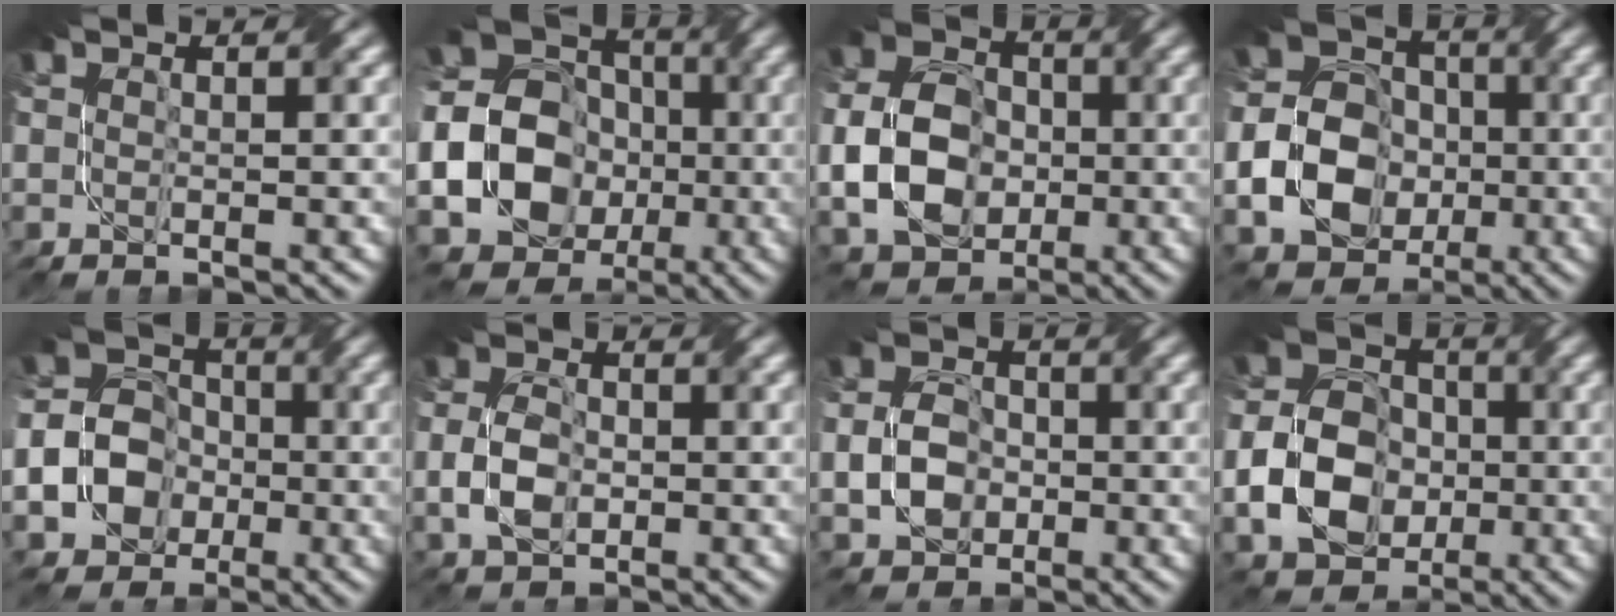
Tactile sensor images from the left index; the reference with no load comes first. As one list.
[{"total": 21.7, "force": [-5.4, 19.4, 8.0], "torque": [-0.187, -0.011, -0.132]}, {"total": 7.5, "force": [-2.0, 5.5, 4.8], "torque": [-0.094, 0.002, -0.046]}, {"total": 8.4, "force": [-2.8, 6.5, 4.5], "torque": [-0.082, -0.005, -0.061]}, {"total": 7.8, "force": [-2.9, 6.4, 3.3], "torque": [-0.061, -0.015, -0.079]}, {"total": 3.9, "force": [-1.4, 2.4, 2.7], "torque": [-0.062, -0.004, -0.032]}, {"total": 4.0, "force": [-1.7, 2.9, 2.2], "torque": [-0.041, -0.001, -0.038]}, {"total": 7.5, "force": [-2.6, 5.6, 4.2], "torque": [-0.079, -0.003, -0.058]}]